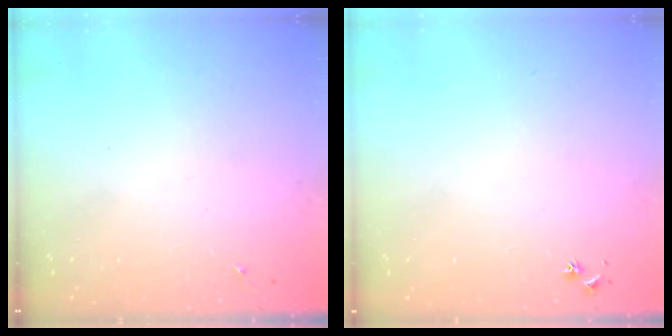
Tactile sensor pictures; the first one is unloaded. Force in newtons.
{"total": 3.0, "press": 2.9, "slide": 0.4}